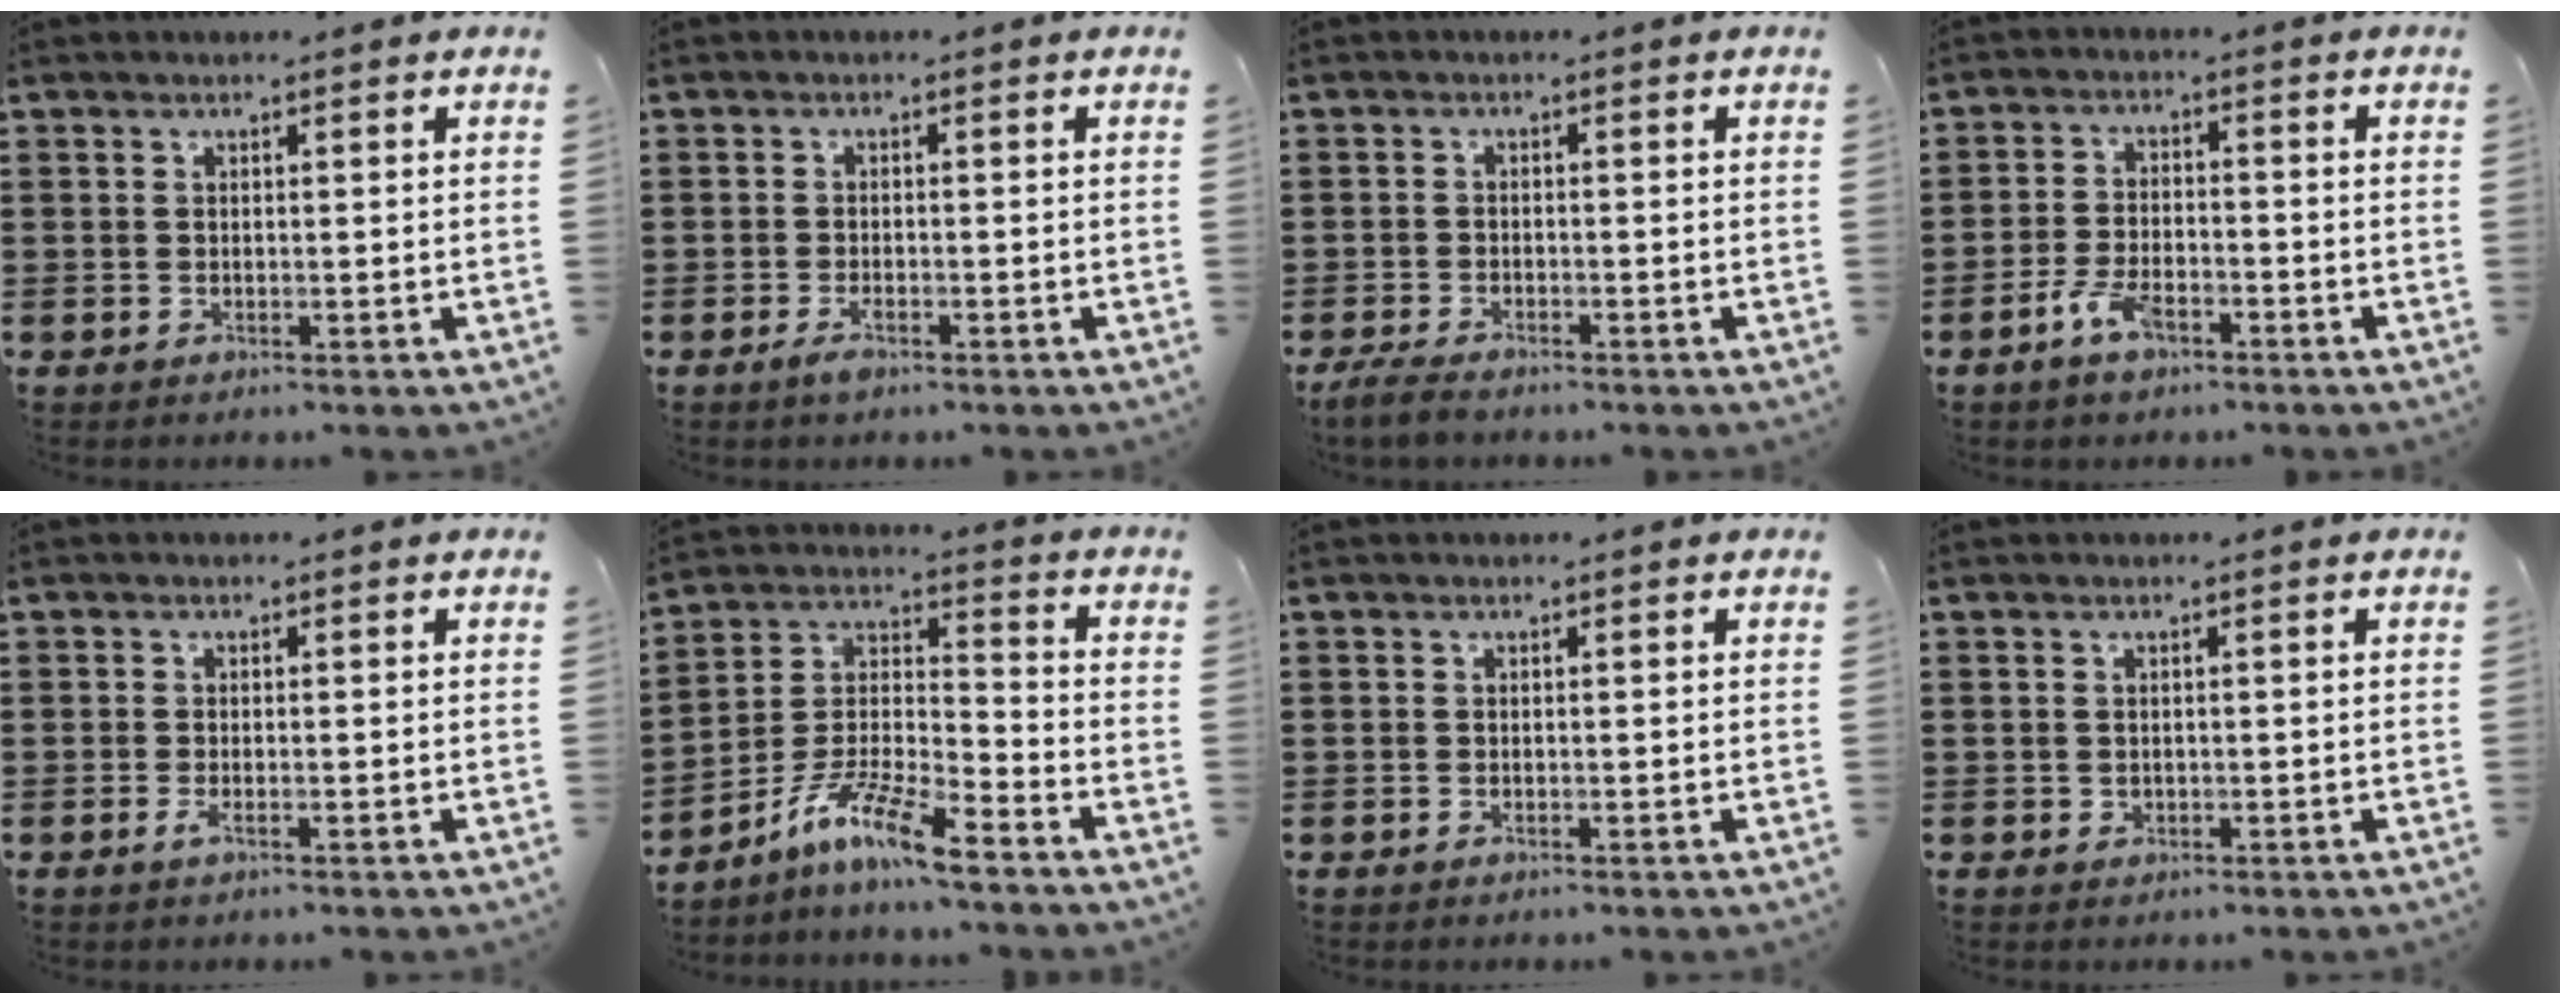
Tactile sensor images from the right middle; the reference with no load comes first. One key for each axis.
{"total": 2.1, "fx": -1.3, "fy": 0.7, "fz": 1.5, "tx": -0.034, "ty": -0.004, "tz": -0.026}
{"total": 2.5, "fx": -2.1, "fy": 0.6, "fz": 1.1, "tx": -0.035, "ty": 0.001, "tz": -0.047}
{"total": 4.8, "fx": -3.0, "fy": 1.9, "fz": 3.1, "tx": -0.071, "ty": 0.004, "tz": -0.061}
{"total": 1.4, "fx": -0.6, "fy": 0.2, "fz": 1.2, "tx": -0.030, "ty": -0.005, "tz": -0.013}
{"total": 10.0, "fx": -8.0, "fy": 1.0, "fz": 5.9, "tx": -0.127, "ty": 0.004, "tz": -0.159}
{"total": 0.0}
{"total": 0.6, "fx": 0.0, "fy": 0.6, "fz": 0.1, "tx": -0.004, "ty": 0.005, "tz": 0.000}